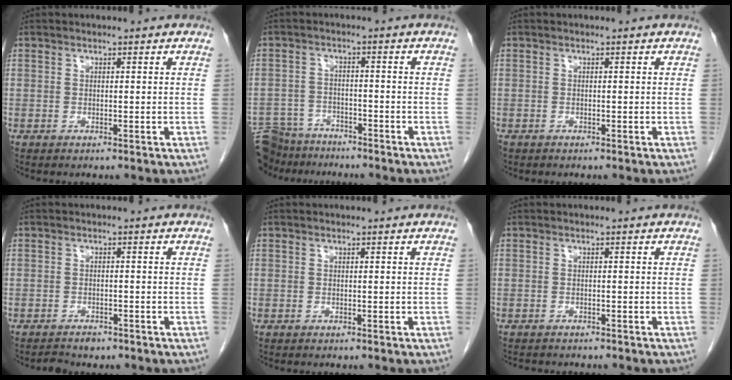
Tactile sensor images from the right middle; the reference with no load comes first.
{"total": 9.3, "force": [-8.5, 3.6, 1.1], "torque": [-0.022, 0.008, -0.136]}
{"total": 0.8, "force": [-0.5, 0.5, 0.1], "torque": [-0.008, 0.002, -0.010]}
{"total": 2.2, "force": [-1.9, 1.0, 0.4], "torque": [-0.012, -0.001, -0.028]}
{"total": 0.0}
{"total": 3.5, "force": [-3.1, 1.1, 1.2], "torque": [-0.019, -0.005, -0.038]}